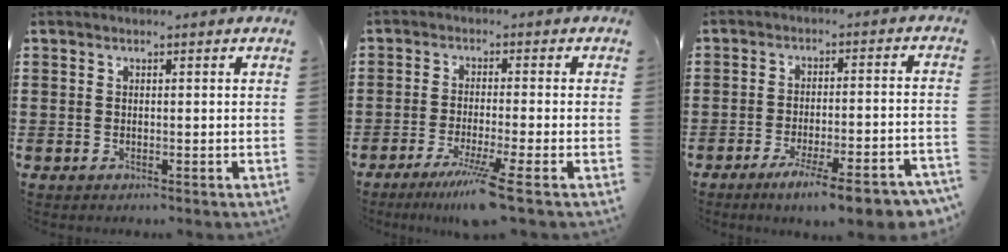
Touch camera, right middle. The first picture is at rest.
{"total": 6.3, "force": [-4.1, -0.7, 4.8], "torque": [-0.092, -0.024, -0.073]}
{"total": 8.1, "force": [-6.1, 0.3, 5.3], "torque": [-0.077, -0.004, -0.107]}